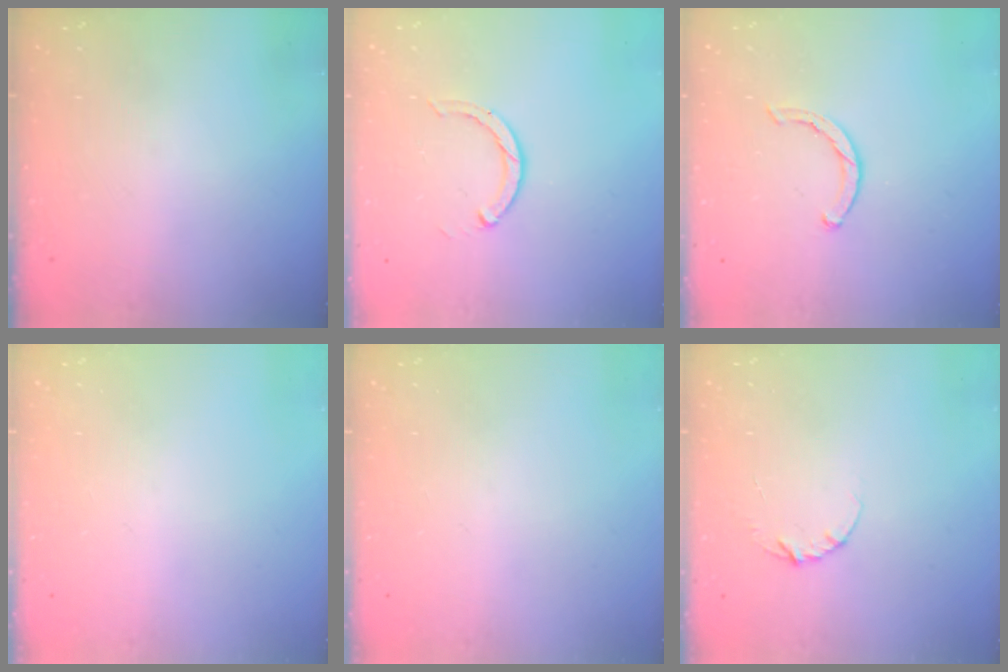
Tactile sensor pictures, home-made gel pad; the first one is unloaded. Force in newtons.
{"total": 2.2, "press": 2.2, "slide": 0.3}
{"total": 1.8, "press": 1.8, "slide": 0.3}
{"total": 0.0}
{"total": 0.0}
{"total": 3.5, "press": 3.4, "slide": 0.4}